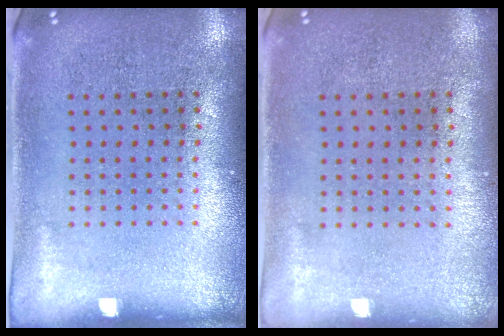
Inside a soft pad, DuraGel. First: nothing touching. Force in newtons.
{"total": 0.0}